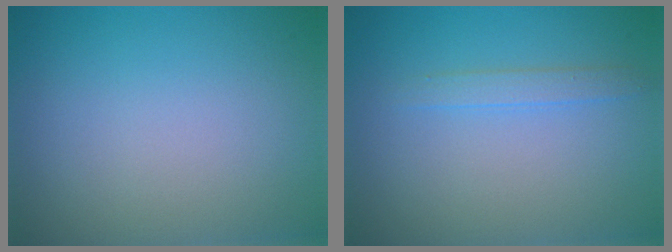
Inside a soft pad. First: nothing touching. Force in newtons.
{"total": 1.3, "press": 1.3, "slide": 0.0}